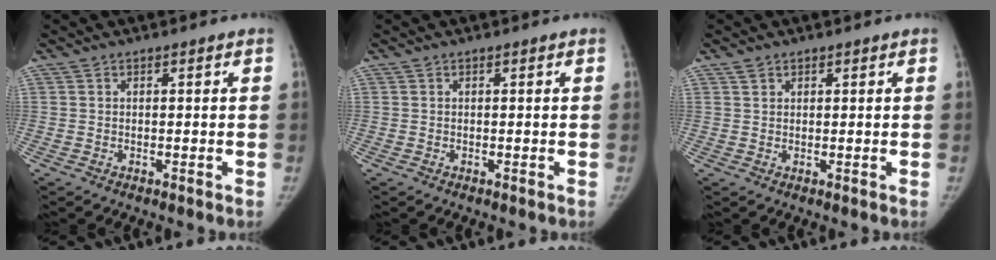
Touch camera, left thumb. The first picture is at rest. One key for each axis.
{"total": 0.0}
{"total": 1.4, "fx": 0.9, "fy": 0.9, "fz": 0.3, "tx": 0.003, "ty": -0.002, "tz": 0.016}